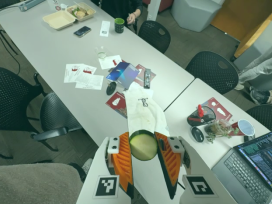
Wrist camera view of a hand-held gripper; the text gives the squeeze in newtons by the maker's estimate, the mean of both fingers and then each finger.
{"total": 11.2, "left": 11.1, "right": 11.2}